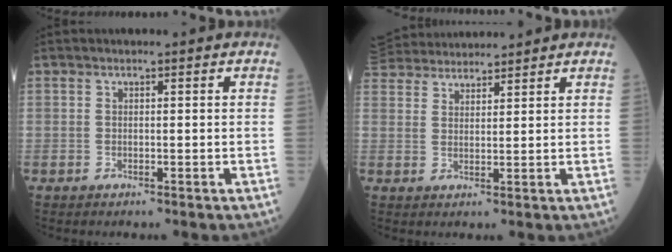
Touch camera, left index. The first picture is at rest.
{"total": 8.6, "force": [8.3, 1.1, 1.8], "torque": [-0.041, 0.039, 0.142]}